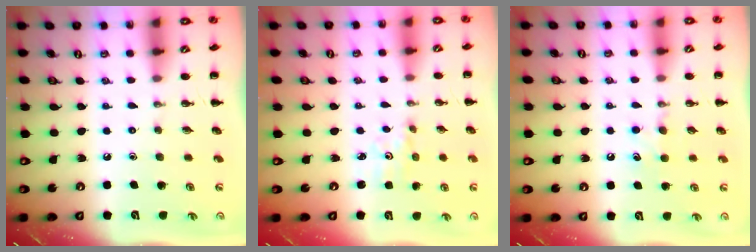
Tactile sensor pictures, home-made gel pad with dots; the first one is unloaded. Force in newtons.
{"total": 2.1, "press": 2.0, "slide": 0.7}
{"total": 6.1, "press": 5.9, "slide": 1.7}